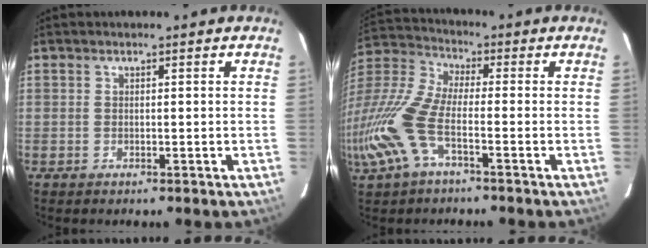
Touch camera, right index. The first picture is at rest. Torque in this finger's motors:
{"motor_torque": [1.70, -0.44, 0.93, 0.21]}